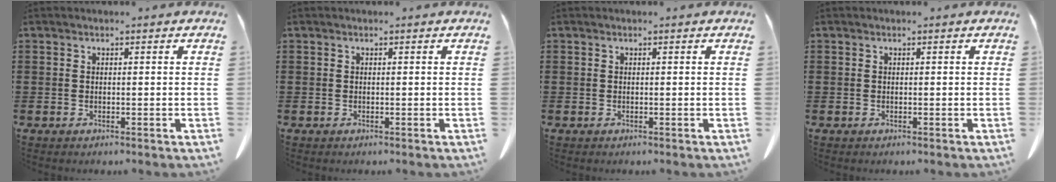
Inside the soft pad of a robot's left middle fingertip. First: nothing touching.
{"total": 0.0}
{"total": 0.0}
{"total": 0.0}